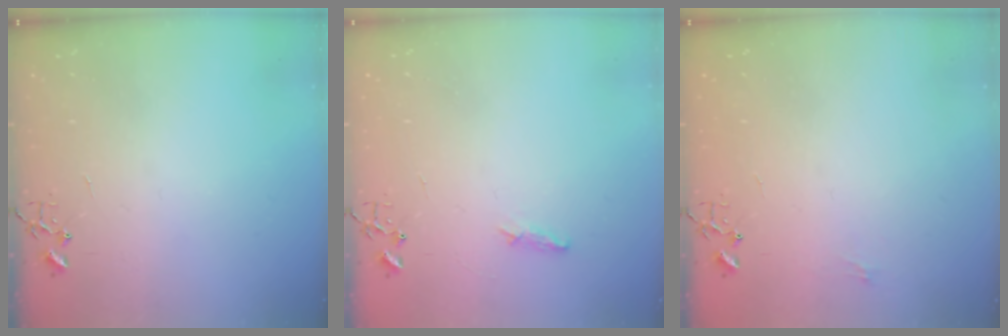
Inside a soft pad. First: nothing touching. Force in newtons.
{"total": 5.9, "press": 5.8, "slide": 0.7}
{"total": 5.0, "press": 5.0, "slide": 0.7}